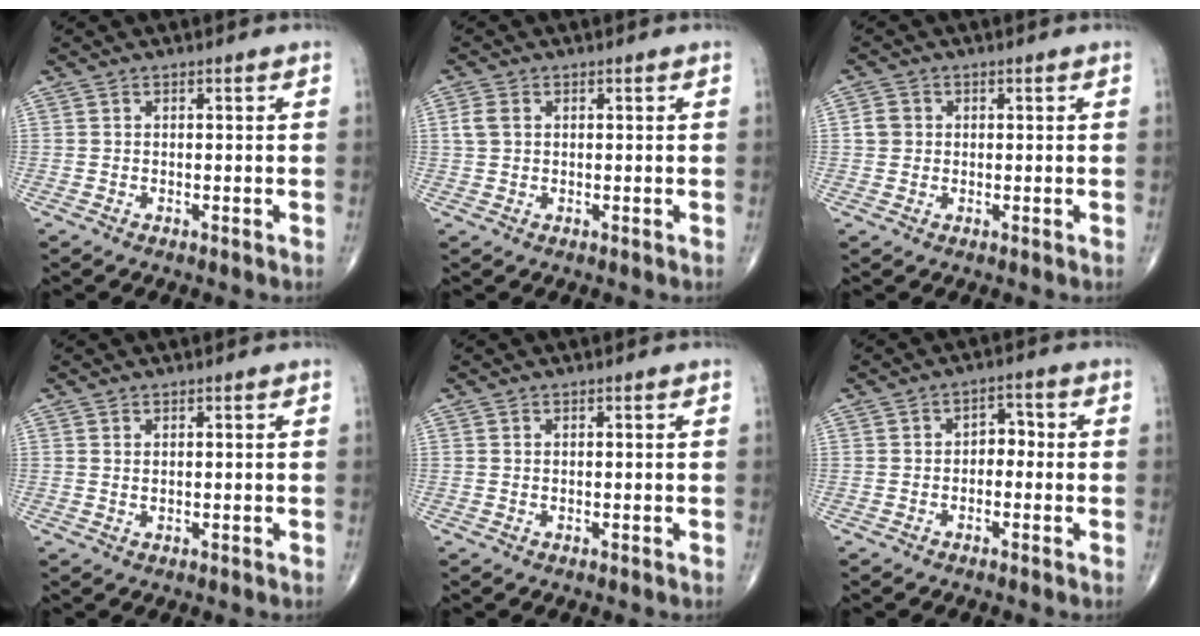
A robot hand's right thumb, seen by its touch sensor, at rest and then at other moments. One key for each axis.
{"total": 2.7, "fx": 0.6, "fy": 1.9, "fz": 1.7, "tx": -0.042, "ty": 0.006, "tz": 0.013}
{"total": 2.7, "fx": 0.3, "fy": 2.5, "fz": 1.0, "tx": -0.006, "ty": 0.005, "tz": 0.004}
{"total": 0.6, "fx": 0.4, "fy": 0.2, "fz": 0.4, "tx": -0.007, "ty": -0.002, "tz": 0.008}
{"total": 0.0}
{"total": 3.1, "fx": -0.5, "fy": 2.3, "fz": 2.1, "tx": -0.009, "ty": 0.018, "tz": -0.019}